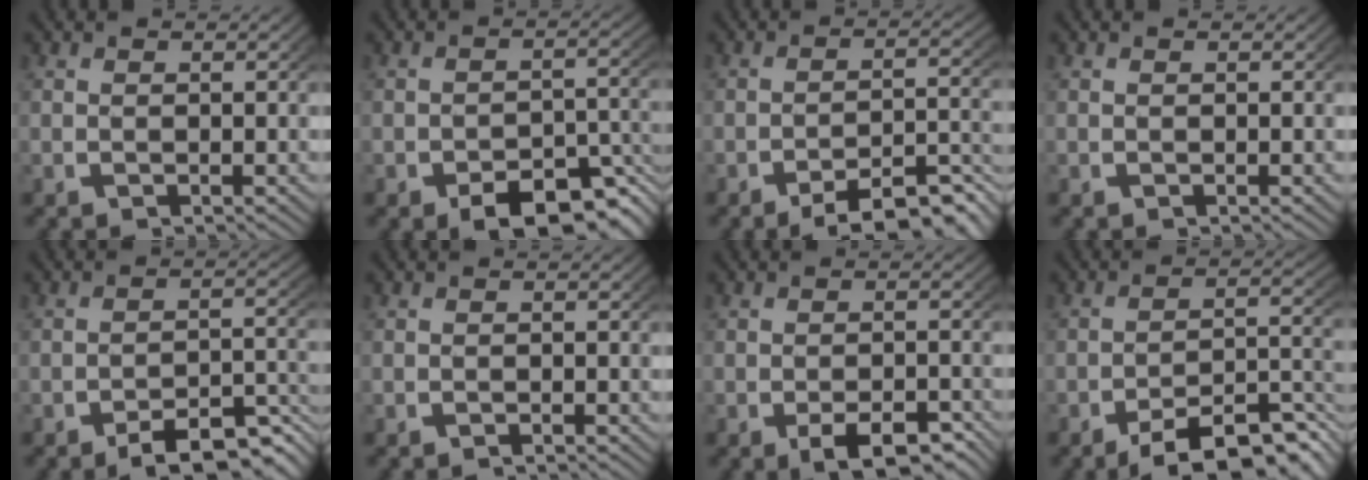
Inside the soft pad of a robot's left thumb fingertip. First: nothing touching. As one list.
[{"total": 6.7, "force": [-4.3, 3.1, 4.2], "torque": [-0.053, -0.019, -0.059]}, {"total": 7.5, "force": [-5.2, 2.8, 4.7], "torque": [-0.055, -0.008, -0.076]}, {"total": 0.0}, {"total": 6.8, "force": [-4.8, 2.5, 4.1], "torque": [-0.047, -0.008, -0.072]}, {"total": 0.5, "force": [-0.5, 0.0, 0.1], "torque": [0.002, 0.002, -0.013]}, {"total": 4.3, "force": [-2.7, 1.9, 2.8], "torque": [-0.035, -0.012, -0.037]}, {"total": 8.9, "force": [-5.9, 3.6, 5.7], "torque": [-0.068, -0.012, -0.081]}]